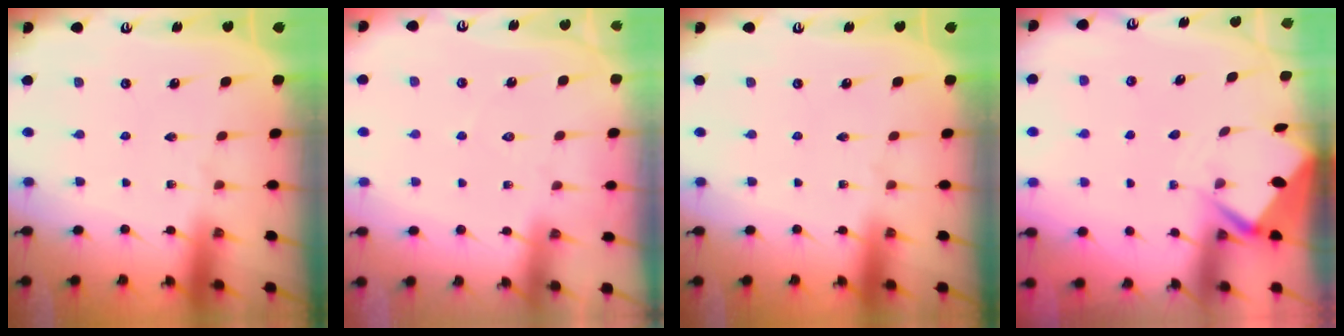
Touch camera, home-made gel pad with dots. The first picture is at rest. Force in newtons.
{"total": 5.3, "press": 5.2, "slide": 0.6}
{"total": 0.0}
{"total": 3.6, "press": 3.6, "slide": 0.4}